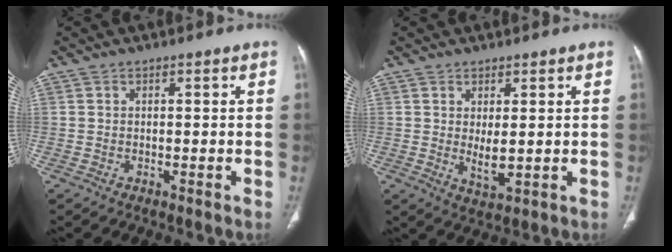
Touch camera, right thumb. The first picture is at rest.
{"total": 4.1, "force": [0.3, 1.5, 3.8], "torque": [-0.064, -0.016, 0.014]}